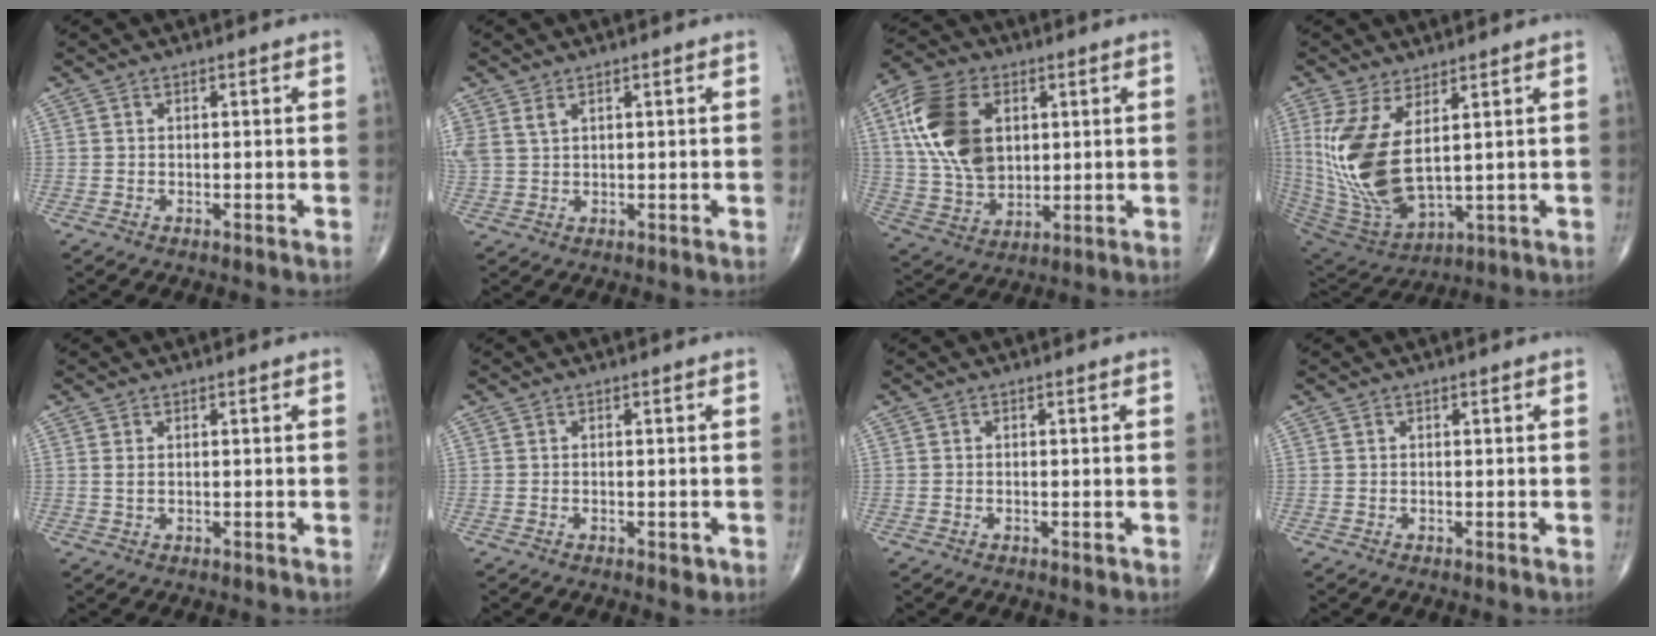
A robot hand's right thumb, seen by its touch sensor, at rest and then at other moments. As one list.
[{"total": 2.9, "force": [1.8, 1.5, 1.8], "torque": [-0.043, 0.005, 0.048]}, {"total": 17.0, "force": [4.3, 11.2, 12.0], "torque": [-0.222, -0.005, 0.085]}, {"total": 16.1, "force": [3.5, 7.1, 14.0], "torque": [-0.301, -0.035, 0.089]}, {"total": 0.6, "force": [0.2, 0.3, 0.5], "torque": [-0.011, 0.004, 0.006]}, {"total": 1.5, "force": [-0.6, 0.8, 1.1], "torque": [-0.013, 0.001, -0.005]}, {"total": 0.5, "force": [-0.3, 0.3, 0.4], "torque": [-0.006, 0.000, -0.003]}, {"total": 0.0}]